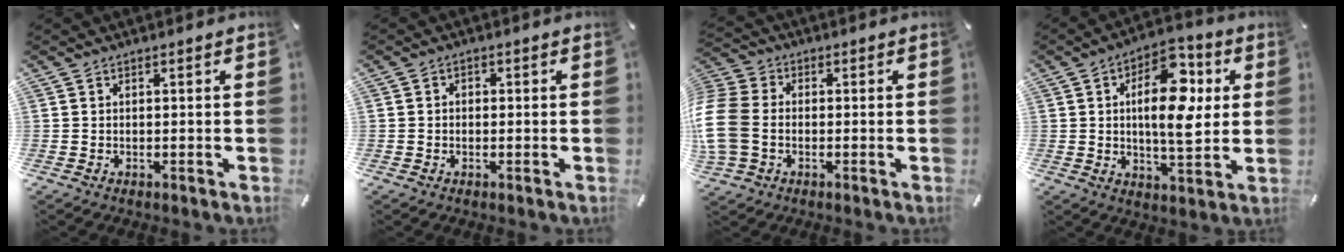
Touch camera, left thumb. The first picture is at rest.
{"total": 1.4, "force": [-0.6, 1.1, 0.5], "torque": [-0.009, 0.007, -0.015]}
{"total": 11.0, "force": [-1.7, 8.7, 6.6], "torque": [-0.161, 0.017, -0.029]}
{"total": 15.1, "force": [3.2, 8.0, 12.4], "torque": [-0.175, -0.005, 0.049]}